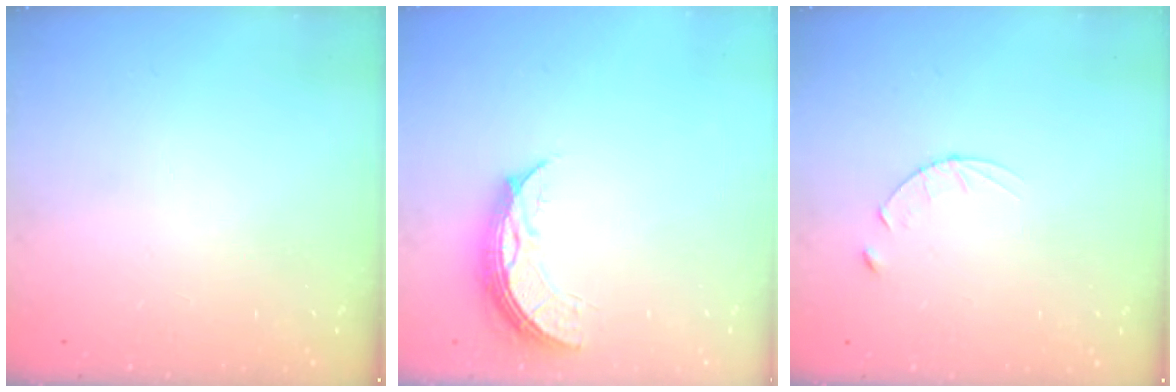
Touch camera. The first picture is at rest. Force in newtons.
{"total": 8.8, "press": 8.7, "slide": 0.6}
{"total": 3.9, "press": 3.9, "slide": 0.4}